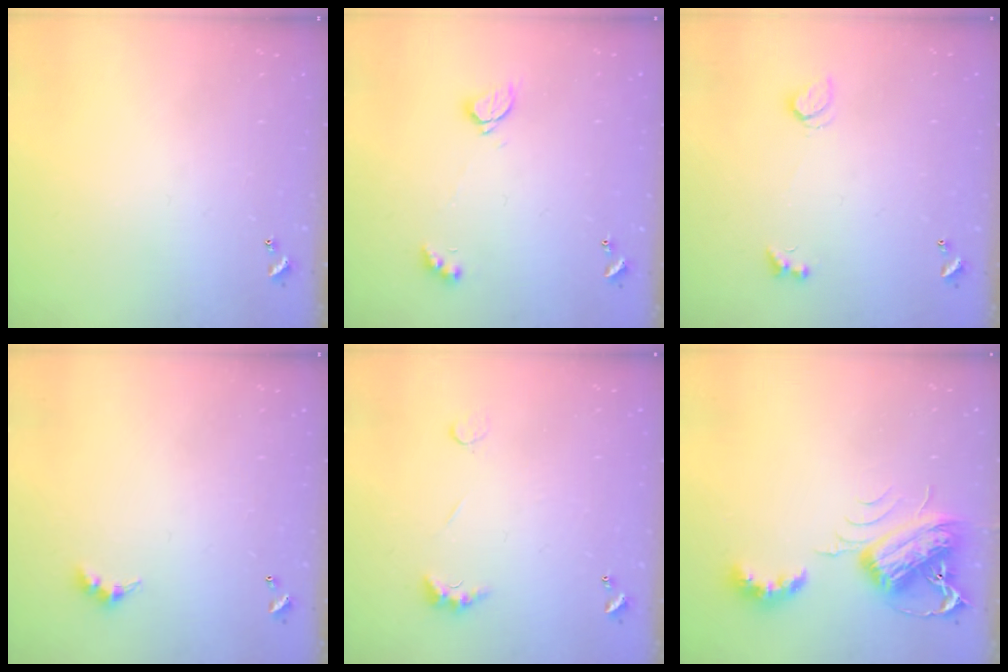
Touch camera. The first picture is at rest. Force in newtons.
{"total": 2.2, "press": 2.2, "slide": 0.2}
{"total": 2.3, "press": 1.9, "slide": 1.1}
{"total": 3.9, "press": 3.8, "slide": 0.5}
{"total": 2.5, "press": 2.4, "slide": 0.7}
{"total": 8.7, "press": 8.7, "slide": 0.5}